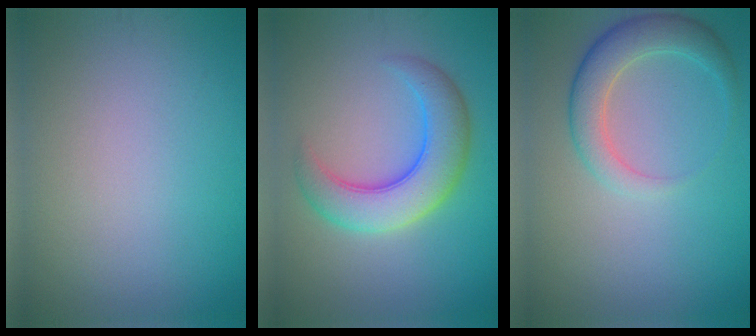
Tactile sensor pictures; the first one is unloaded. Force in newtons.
{"total": 6.2, "press": 6.2, "slide": 0.2}
{"total": 4.1, "press": 4.1, "slide": 0.1}